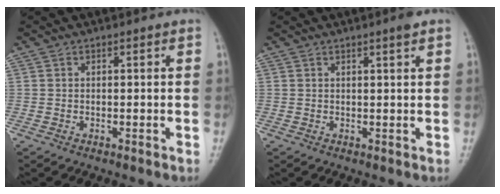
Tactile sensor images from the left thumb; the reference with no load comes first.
{"total": 1.6, "force": [1.1, -0.1, 1.2], "torque": [-0.018, -0.005, 0.016]}